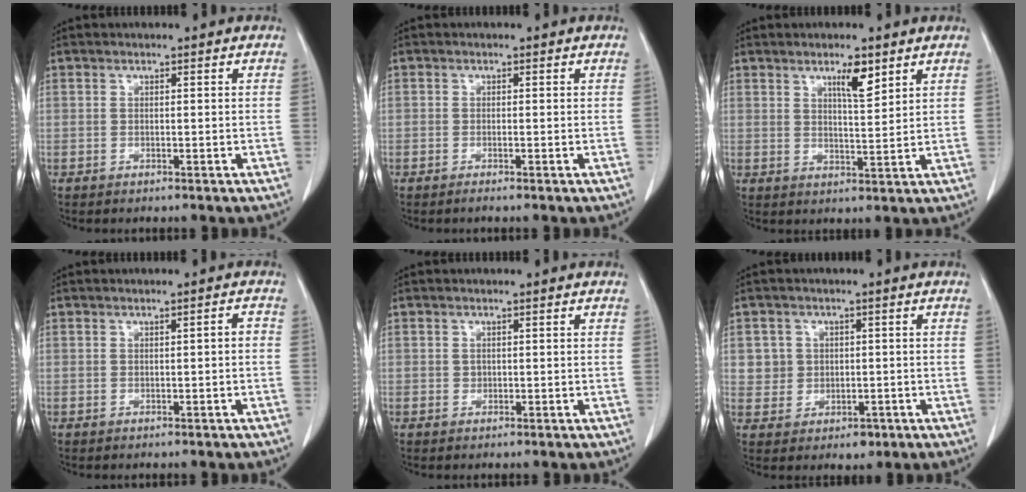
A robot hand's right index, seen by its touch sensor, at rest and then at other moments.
{"total": 0.6, "force": [-0.4, -0.1, 0.4], "torque": [-0.006, 0.000, -0.006]}
{"total": 4.6, "force": [2.9, 0.8, 3.5], "torque": [-0.060, -0.003, 0.049]}
{"total": 1.4, "force": [-0.4, 0.3, 1.3], "torque": [-0.017, 0.004, -0.006]}
{"total": 0.5, "force": [0.1, 0.5, 0.1], "torque": [0.003, 0.003, 0.003]}
{"total": 4.5, "force": [0.1, 4.4, 0.9], "torque": [0.000, 0.008, 0.015]}